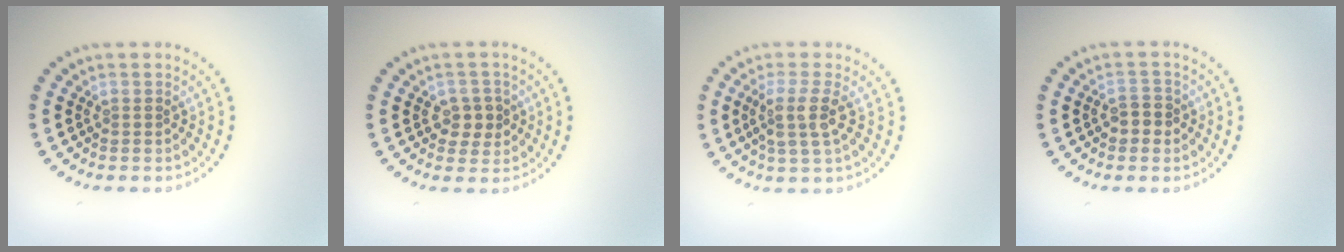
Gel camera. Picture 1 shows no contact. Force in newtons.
{"total": 2.4, "press": 2.3, "slide": 0.8}
{"total": 2.9, "press": 2.4, "slide": 1.7}
{"total": 1.8, "press": 1.7, "slide": 0.3}